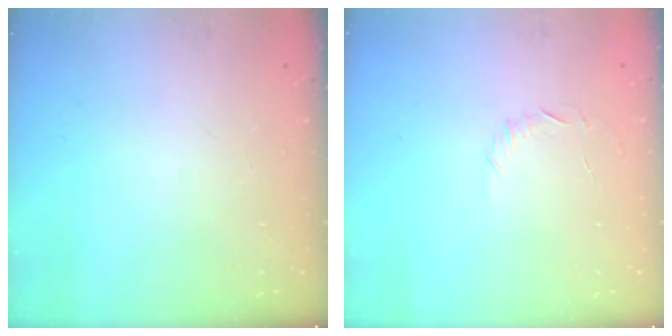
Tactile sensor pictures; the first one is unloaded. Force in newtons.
{"total": 5.6, "press": 5.3, "slide": 1.7}